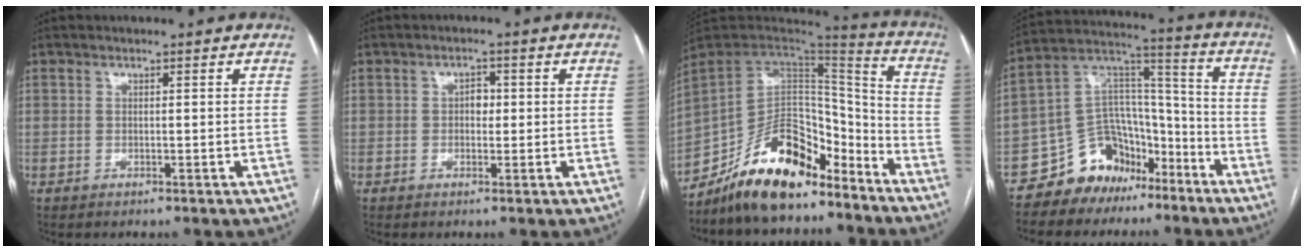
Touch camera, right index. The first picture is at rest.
{"total": 2.1, "force": [0.1, 1.4, 1.5], "torque": [-0.020, 0.006, 0.001]}
{"total": 17.1, "force": [-12.9, 6.6, 9.2], "torque": [-0.150, 0.033, -0.225]}
{"total": 12.4, "force": [-8.8, 8.0, 3.7], "torque": [-0.070, 0.075, -0.152]}